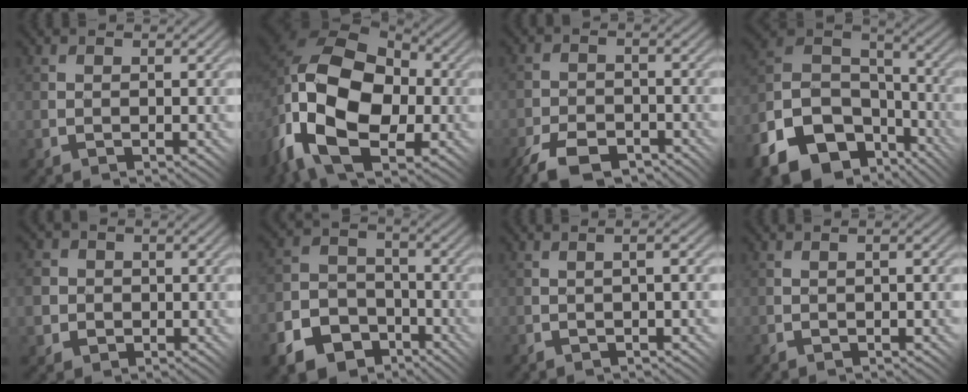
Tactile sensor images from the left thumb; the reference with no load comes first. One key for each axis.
{"total": 16.8, "fx": -4.3, "fy": 11.2, "fz": 11.8, "tx": -0.242, "ty": -0.022, "tz": -0.073}
{"total": 7.1, "fx": -5.2, "fy": 3.0, "fz": 3.7, "tx": -0.073, "ty": -0.008, "tz": -0.097}
{"total": 15.7, "fx": -9.0, "fy": 10.3, "fz": 7.8, "tx": -0.191, "ty": -0.039, "tz": -0.153}
{"total": 5.7, "fx": -0.8, "fy": 5.5, "fz": 1.2, "tx": -0.054, "ty": 0.000, "tz": -0.043}
{"total": 12.4, "fx": -7.6, "fy": 8.8, "fz": 4.3, "tx": -0.112, "ty": -0.045, "tz": -0.130}
{"total": 2.3, "fx": -0.5, "fy": 0.4, "fz": 2.2, "tx": -0.034, "ty": 0.000, "tz": 0.001}
{"total": 1.4, "fx": -0.5, "fy": 0.3, "fz": 1.3, "tx": -0.022, "ty": 0.003, "tz": -0.004}